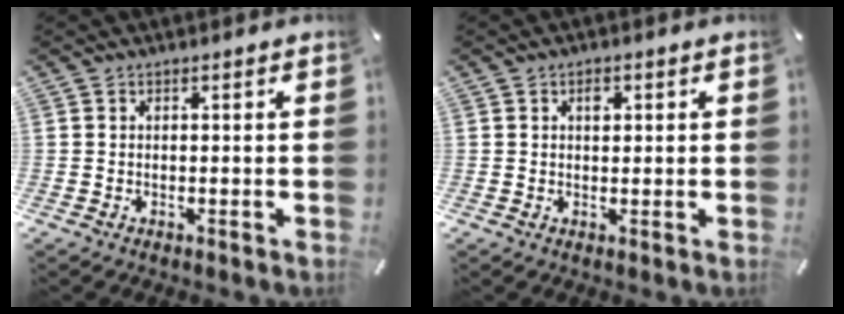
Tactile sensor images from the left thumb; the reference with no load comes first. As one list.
[{"total": 1.9, "force": [0.6, 1.3, 1.3], "torque": [-0.012, -0.001, 0.007]}]